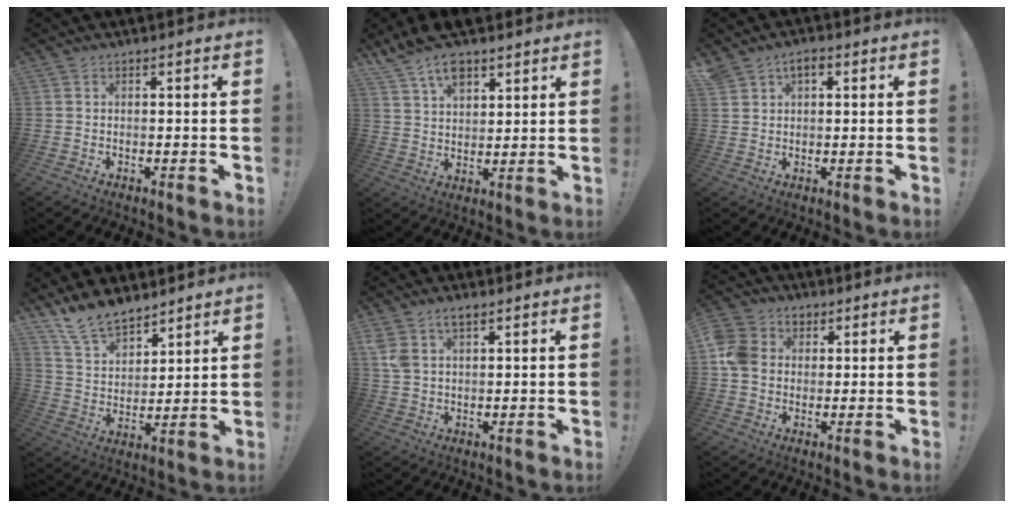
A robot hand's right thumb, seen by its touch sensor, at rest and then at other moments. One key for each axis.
{"total": 10.1, "fx": 7.1, "fy": 5.2, "fz": 4.9, "tx": -0.094, "ty": -0.033, "tz": 0.135}
{"total": 4.4, "fx": 2.3, "fy": 2.6, "fz": 2.7, "tx": -0.052, "ty": -0.001, "tz": 0.042}
{"total": 12.5, "fx": 10.9, "fy": 5.1, "fz": 3.5, "tx": -0.078, "ty": -0.079, "tz": 0.210}
{"total": 5.4, "fx": 3.0, "fy": 2.9, "fz": 3.3, "tx": -0.054, "ty": -0.009, "tz": 0.056}
{"total": 10.1, "fx": 1.5, "fy": 8.6, "fz": 5.1, "tx": -0.090, "ty": 0.003, "tz": 0.029}